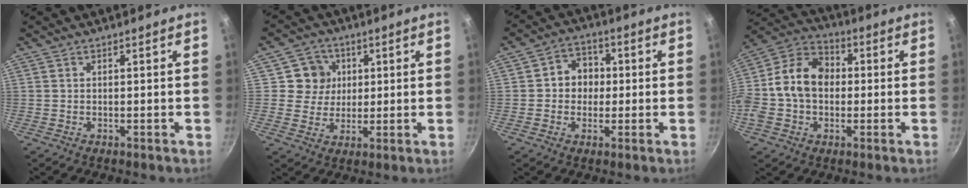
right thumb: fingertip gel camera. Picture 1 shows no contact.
{"total": 7.0, "force": [1.7, 6.6, 1.5], "torque": [0.019, 0.000, 0.022]}
{"total": 6.6, "force": [0.1, 5.9, 3.1], "torque": [-0.009, 0.011, -0.008]}
{"total": 15.1, "force": [-0.3, 11.4, 10.0], "torque": [-0.154, 0.039, -0.028]}